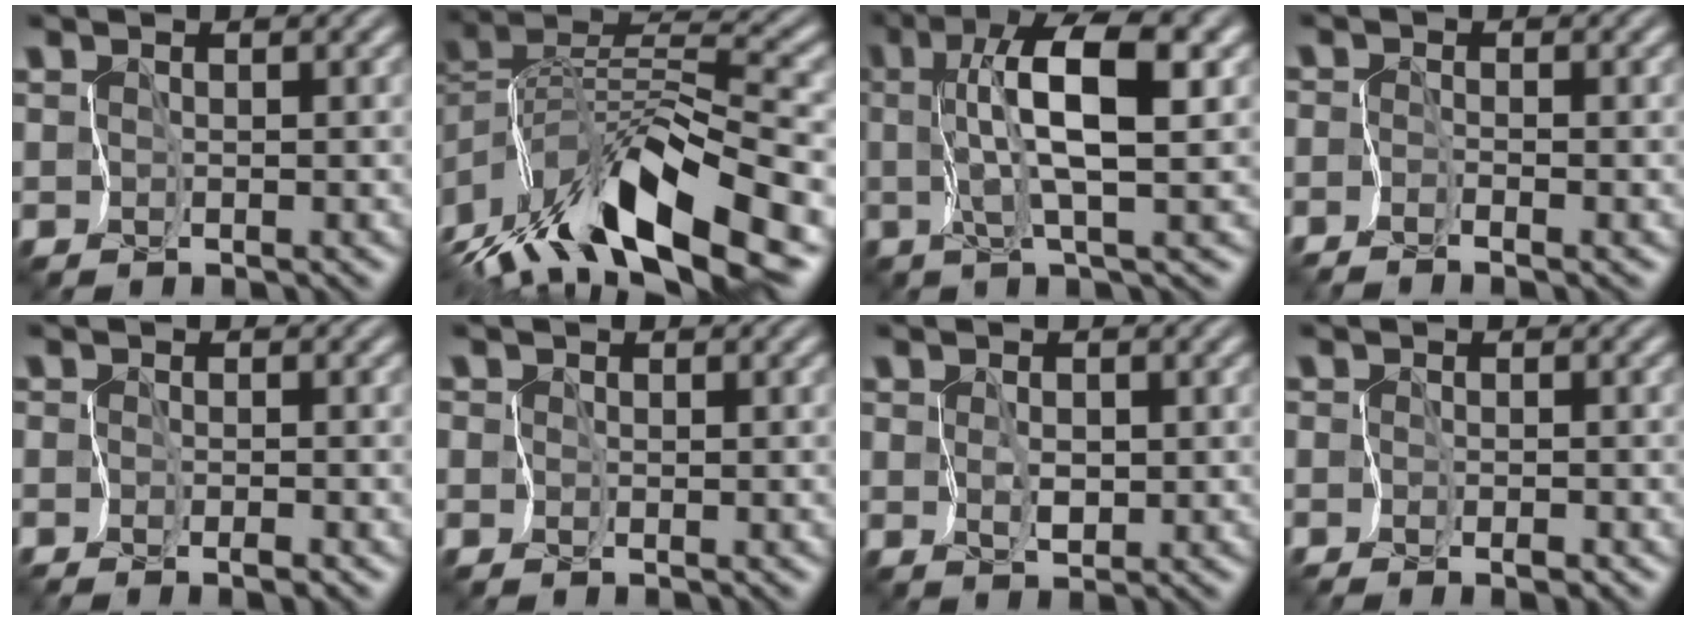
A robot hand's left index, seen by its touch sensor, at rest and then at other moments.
{"total": 12.1, "force": [-6.5, 3.3, 9.7], "torque": [-0.181, 0.024, -0.113]}
{"total": 6.8, "force": [1.3, 1.1, 6.6], "torque": [-0.112, 0.010, 0.018]}
{"total": 1.5, "force": [-1.4, -0.6, 0.3], "torque": [-0.012, -0.007, -0.033]}
{"total": 1.2, "force": [-1.2, 0.0, 0.4], "torque": [-0.010, -0.004, -0.024]}
{"total": 0.7, "force": [-0.1, 0.6, 0.2], "torque": [0.002, 0.000, -0.006]}
{"total": 1.3, "force": [-0.1, 0.9, 1.0], "torque": [-0.019, -0.005, 0.001]}
{"total": 1.1, "force": [-1.0, 0.2, 0.3], "torque": [-0.007, -0.005, -0.022]}